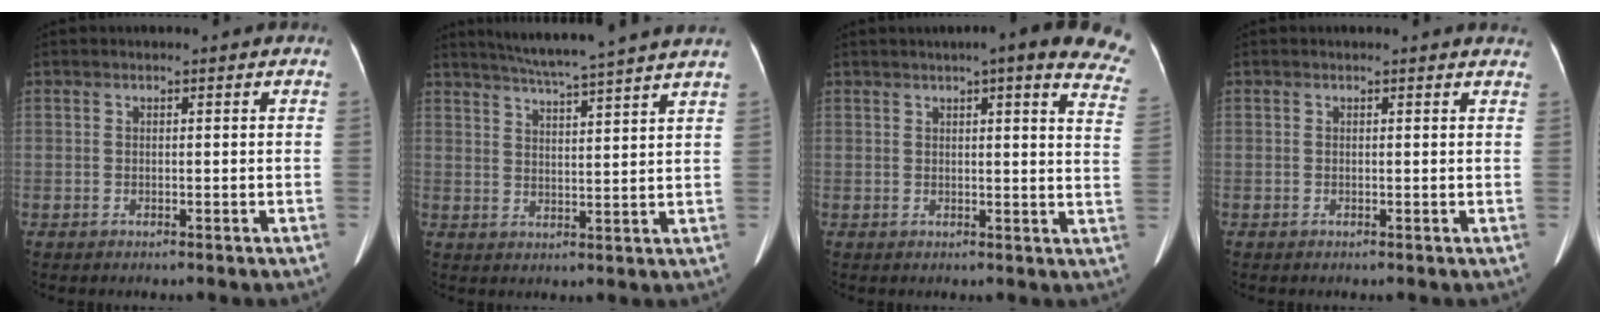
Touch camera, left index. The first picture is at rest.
{"total": 14.1, "force": [12.3, -1.4, 6.7], "torque": [-0.112, 0.000, 0.162]}
{"total": 17.0, "force": [13.3, 2.3, 10.3], "torque": [-0.113, -0.008, 0.132]}
{"total": 3.3, "force": [3.0, 1.3, 0.5], "torque": [-0.003, 0.006, 0.009]}